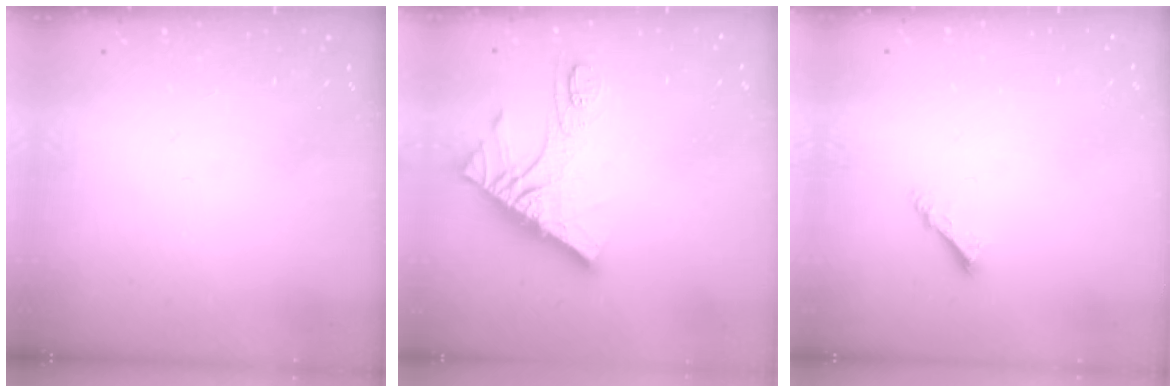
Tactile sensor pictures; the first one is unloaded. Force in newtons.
{"total": 14.9, "press": 14.9, "slide": 1.1}
{"total": 3.9, "press": 3.9, "slide": 0.3}